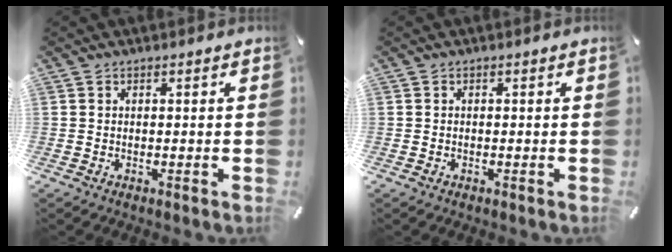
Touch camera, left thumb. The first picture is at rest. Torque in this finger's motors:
{"motor_torque": [-0.07, -0.10, -0.07, 0.04, -0.04]}